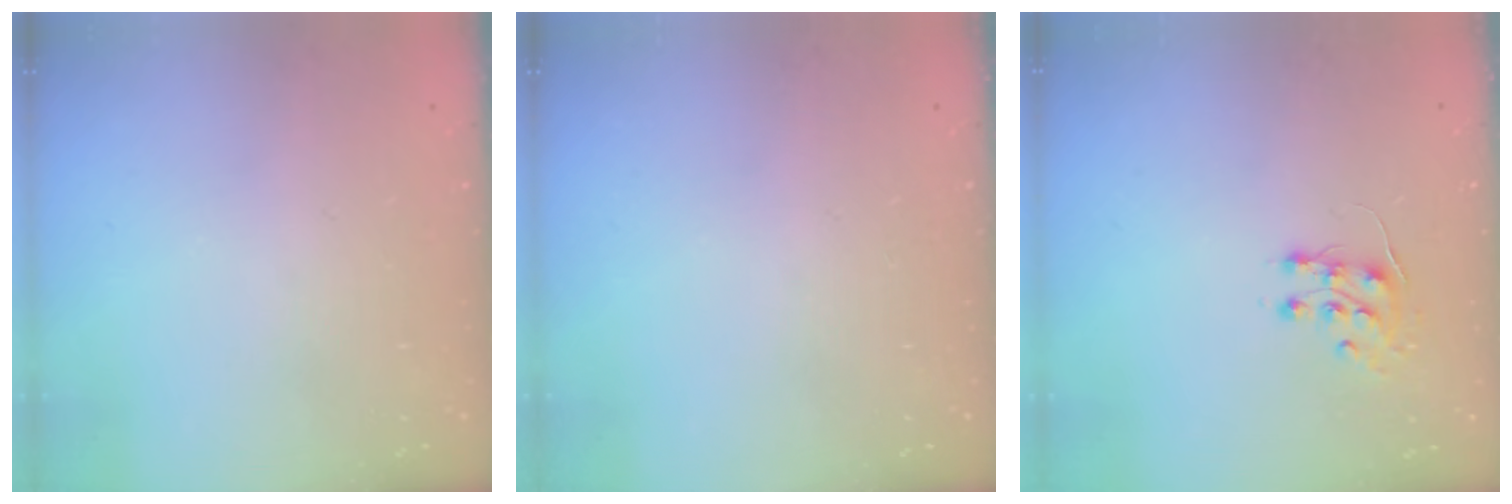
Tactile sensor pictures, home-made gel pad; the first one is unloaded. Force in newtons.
{"total": 0.0}
{"total": 7.4, "press": 7.4, "slide": 0.7}